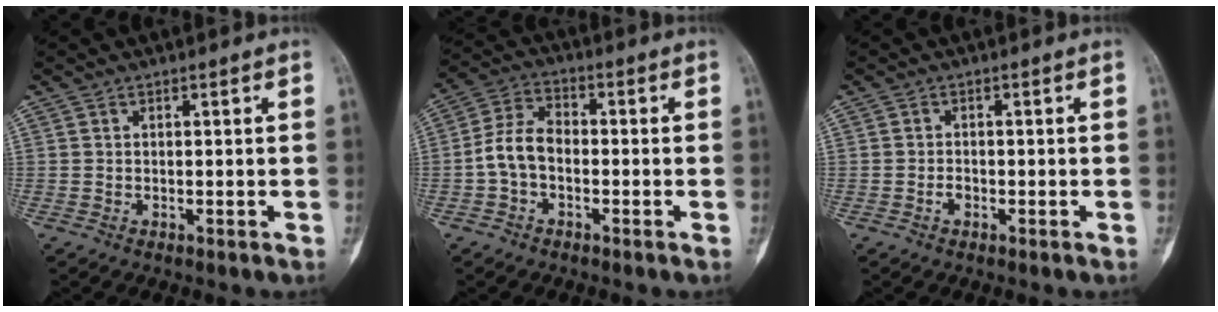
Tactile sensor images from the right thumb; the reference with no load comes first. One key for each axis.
{"total": 7.0, "fx": -1.6, "fy": 4.5, "fz": 5.1, "tx": -0.096, "ty": 0.027, "tz": -0.042}
{"total": 1.1, "fx": -0.6, "fy": 0.8, "fz": 0.6, "tx": -0.008, "ty": 0.004, "tz": -0.011}